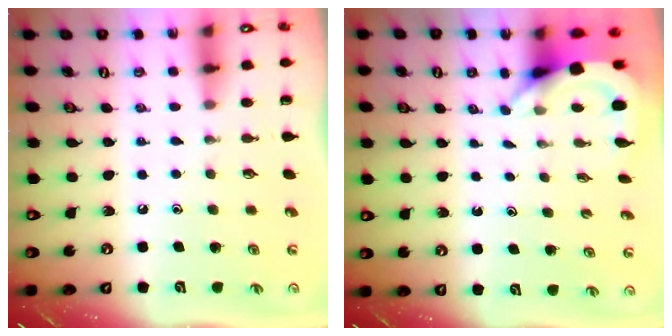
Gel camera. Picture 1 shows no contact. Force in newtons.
{"total": 3.9, "press": 3.9, "slide": 0.2}